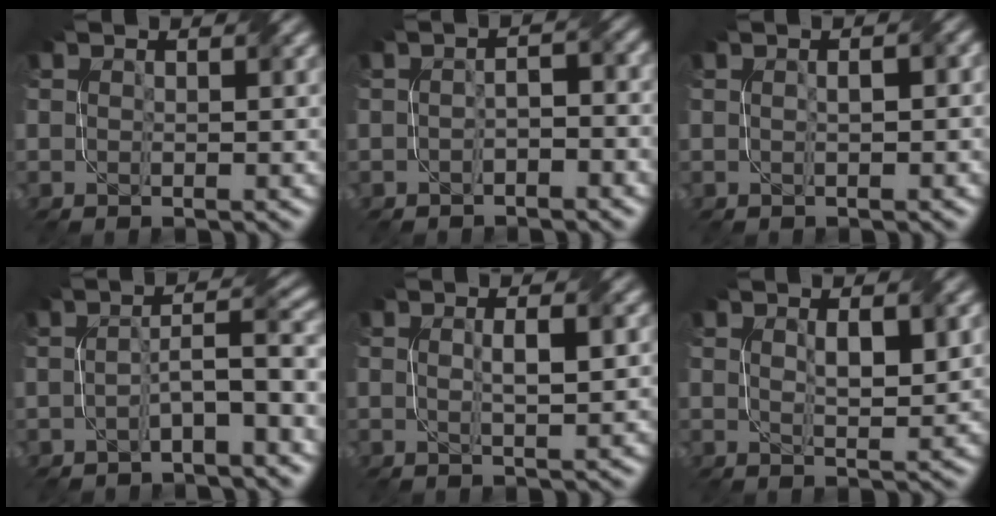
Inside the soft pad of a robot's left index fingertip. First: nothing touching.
{"total": 2.0, "force": [-1.1, 0.7, 1.5], "torque": [-0.028, 0.006, -0.018]}
{"total": 2.0, "force": [0.5, 0.8, 1.8], "torque": [-0.017, 0.006, -0.001]}
{"total": 3.8, "force": [-1.3, 0.5, 3.5], "torque": [-0.061, 0.018, -0.026]}
{"total": 2.0, "force": [0.3, 0.3, 2.0], "torque": [-0.034, 0.005, 0.006]}
{"total": 2.5, "force": [0.8, 0.7, 2.2], "torque": [-0.043, 0.000, 0.020]}